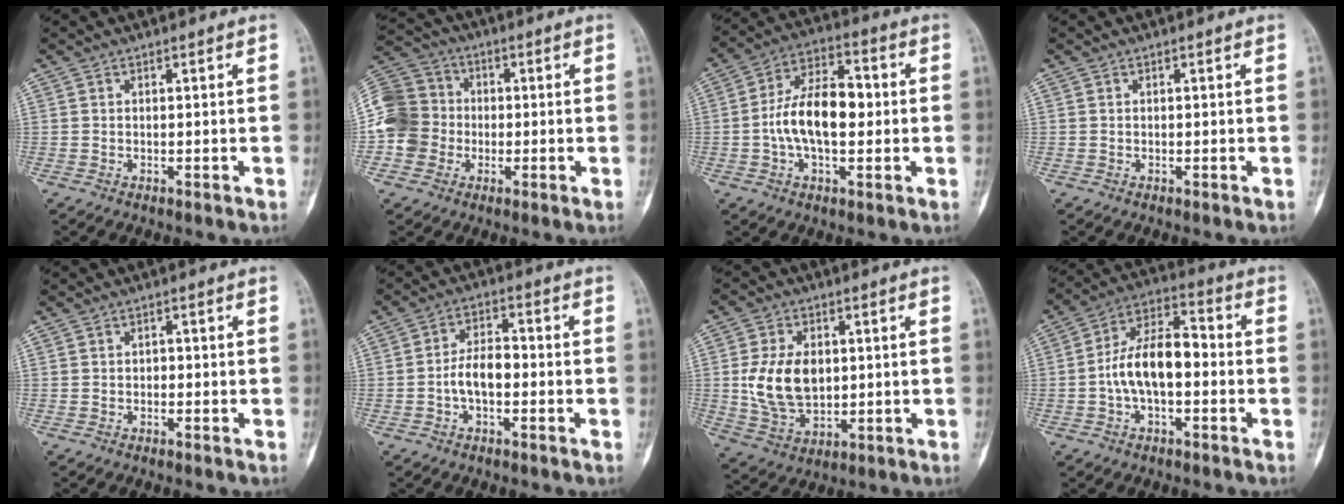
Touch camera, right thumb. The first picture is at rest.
{"total": 11.6, "force": [-1.7, 10.7, 4.1], "torque": [-0.074, 0.027, -0.036]}
{"total": 13.3, "force": [-0.6, 7.2, 11.2], "torque": [-0.190, 0.030, -0.017]}
{"total": 0.0}
{"total": 0.9, "force": [-0.2, 0.7, 0.4], "torque": [0.004, 0.005, -0.007]}
{"total": 6.0, "force": [-1.4, 3.3, 4.8], "torque": [-0.078, 0.026, -0.032]}
{"total": 12.3, "force": [0.8, 8.3, 9.0], "torque": [-0.148, -0.008, 0.028]}
{"total": 12.4, "force": [-1.6, 6.5, 10.4], "torque": [-0.182, 0.044, -0.037]}